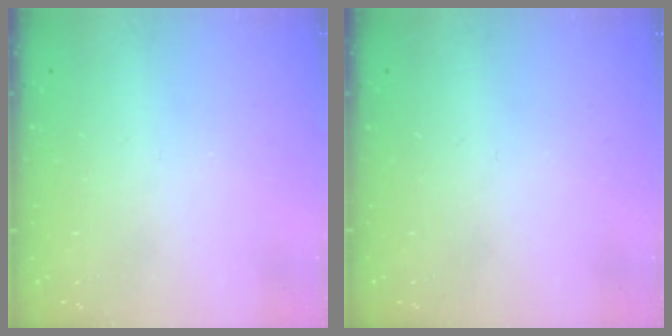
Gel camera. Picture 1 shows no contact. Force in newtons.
{"total": 0.0}